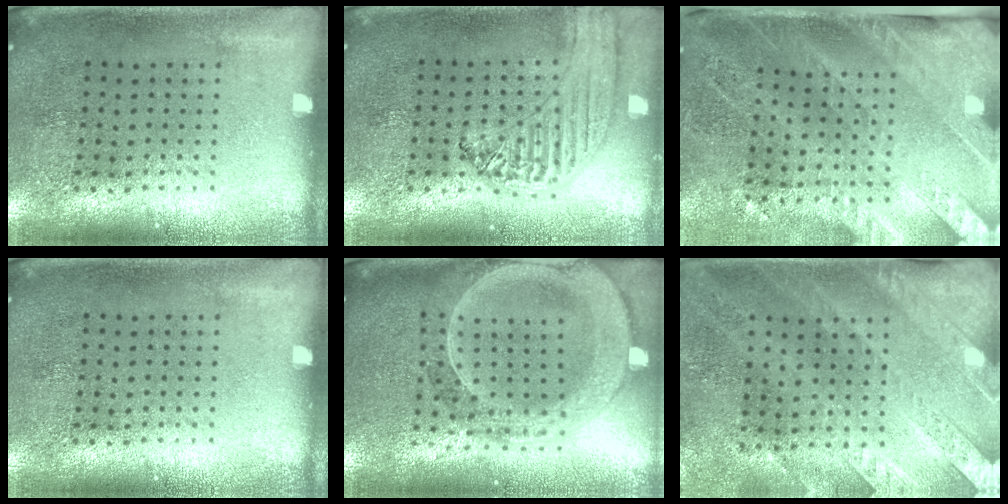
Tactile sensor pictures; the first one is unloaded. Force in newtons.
{"total": 1.3, "press": 1.3, "slide": 0.3}
{"total": 3.5, "press": 3.0, "slide": 1.8}
{"total": 0.0}
{"total": 2.6, "press": 2.3, "slide": 1.3}
{"total": 2.4, "press": 2.1, "slide": 1.2}